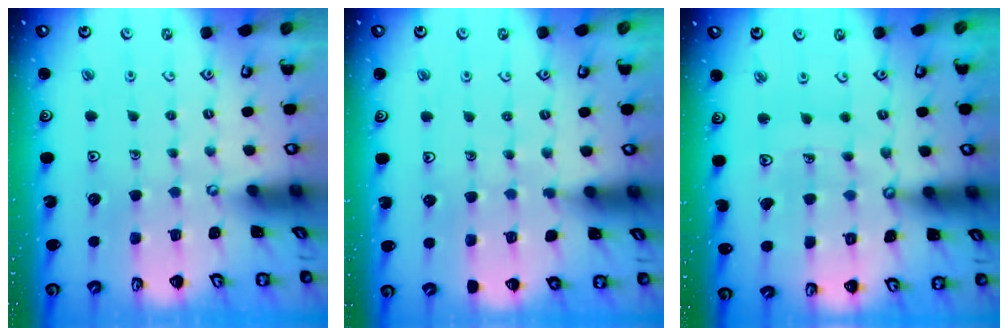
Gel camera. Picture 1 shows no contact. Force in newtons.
{"total": 5.5, "press": 5.5, "slide": 0.8}
{"total": 10.5, "press": 10.4, "slide": 1.3}